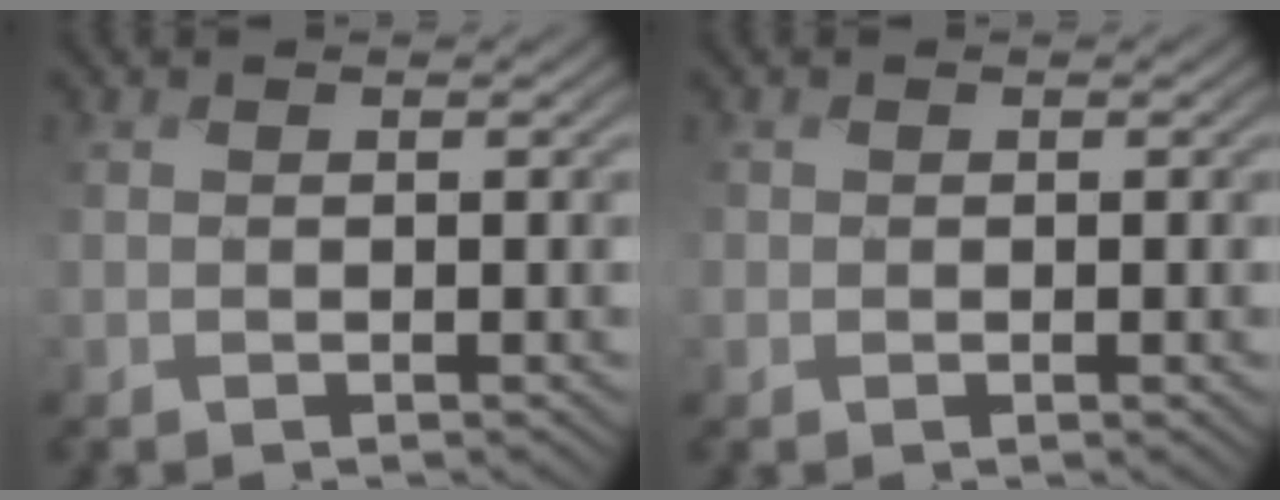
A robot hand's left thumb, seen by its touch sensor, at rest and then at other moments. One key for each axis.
{"total": 1.1, "fx": -0.1, "fy": 0.9, "fz": 0.6, "tx": -0.014, "ty": -0.005, "tz": -0.001}